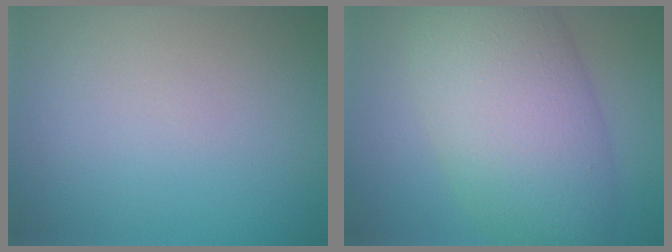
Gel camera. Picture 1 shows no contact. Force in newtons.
{"total": 9.6, "press": 9.6, "slide": 0.4}